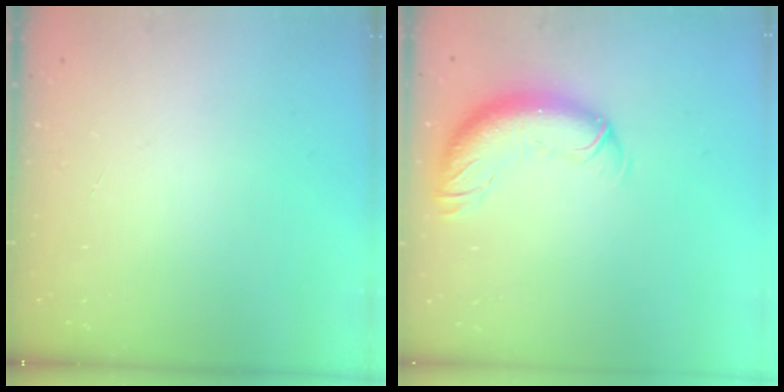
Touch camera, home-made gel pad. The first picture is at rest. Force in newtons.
{"total": 13.3, "press": 13.0, "slide": 2.9}